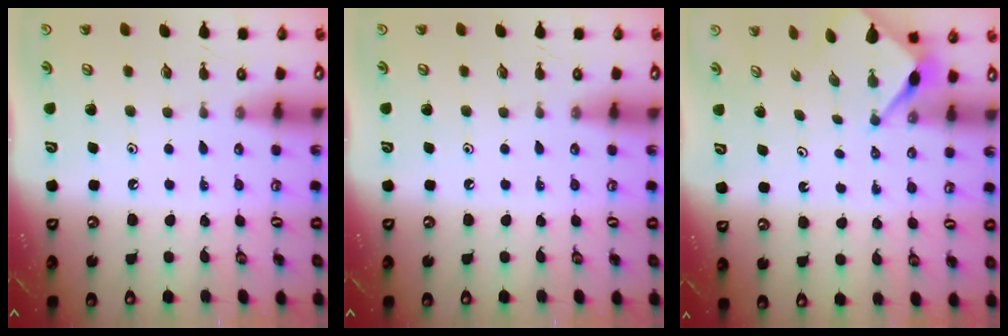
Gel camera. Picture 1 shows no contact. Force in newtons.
{"total": 0.0}
{"total": 2.9, "press": 2.9, "slide": 0.3}